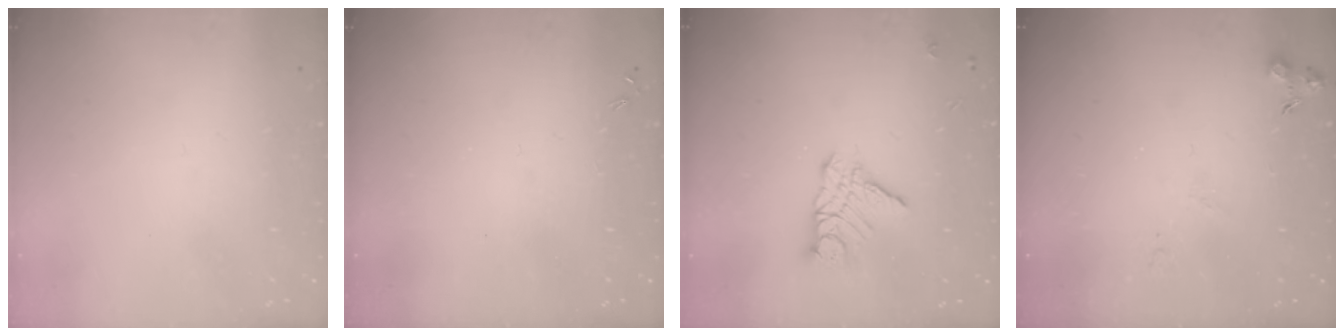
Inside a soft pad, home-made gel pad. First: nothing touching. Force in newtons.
{"total": 0.0}
{"total": 10.1, "press": 10.1, "slide": 0.8}
{"total": 4.5, "press": 4.4, "slide": 0.8}